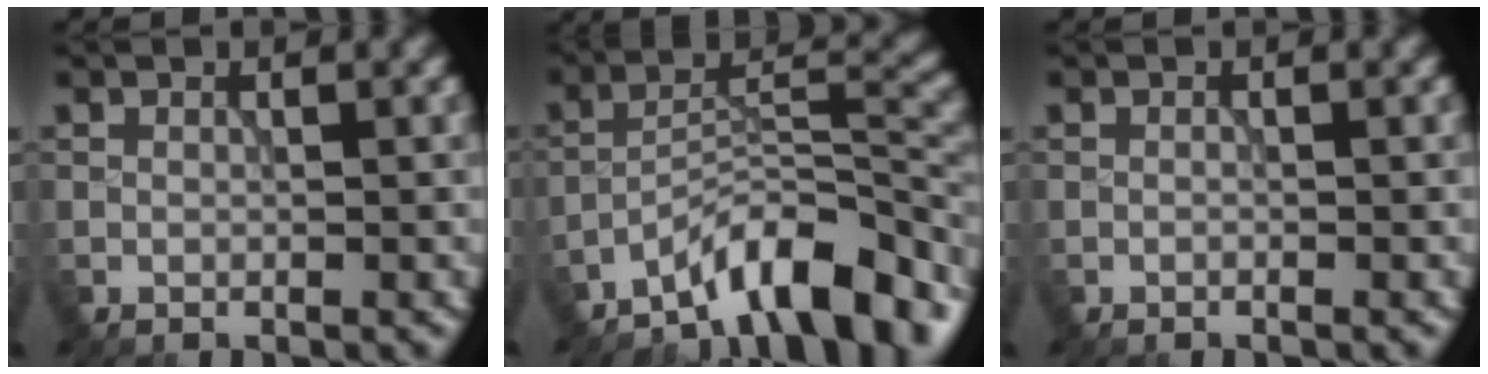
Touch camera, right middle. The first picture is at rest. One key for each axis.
{"total": 9.0, "fx": -6.5, "fy": 2.5, "fz": 5.7, "tx": -0.077, "ty": 0.008, "tz": -0.117}
{"total": 0.0}